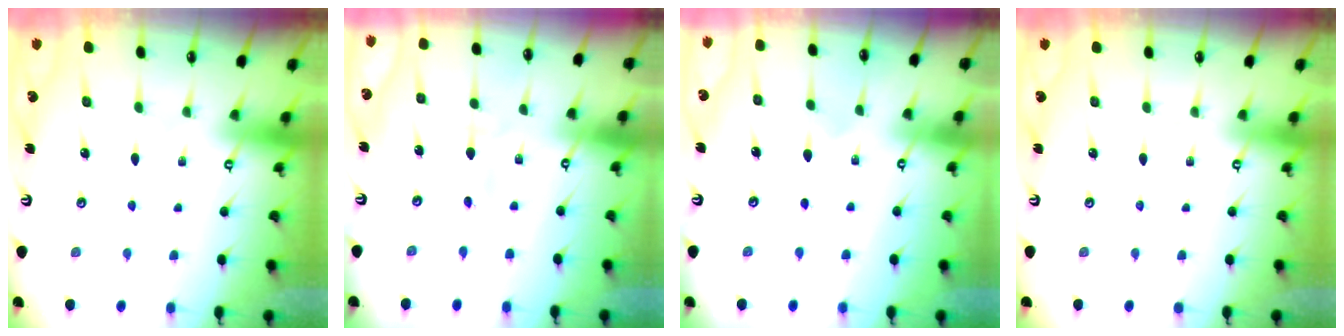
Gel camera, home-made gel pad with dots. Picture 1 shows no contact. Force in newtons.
{"total": 1.8, "press": 1.8, "slide": 0.2}
{"total": 4.6, "press": 4.6, "slide": 0.5}
{"total": 0.0}